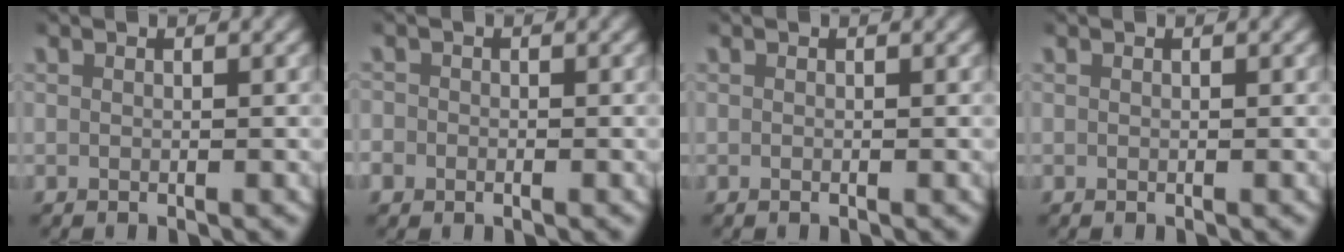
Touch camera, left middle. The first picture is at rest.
{"total": 2.2, "force": [-0.7, 2.1, 0.5], "torque": [-0.018, -0.007, -0.015]}
{"total": 0.0}
{"total": 0.0}